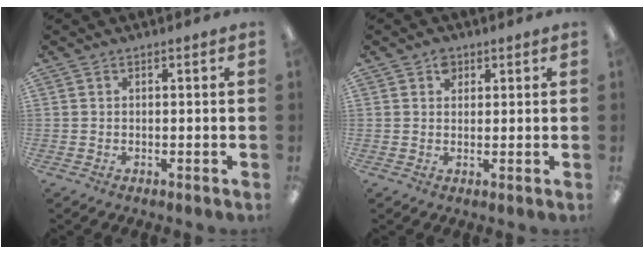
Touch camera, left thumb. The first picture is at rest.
{"total": 2.6, "force": [1.5, 1.9, 1.0], "torque": [-0.006, -0.005, 0.025]}